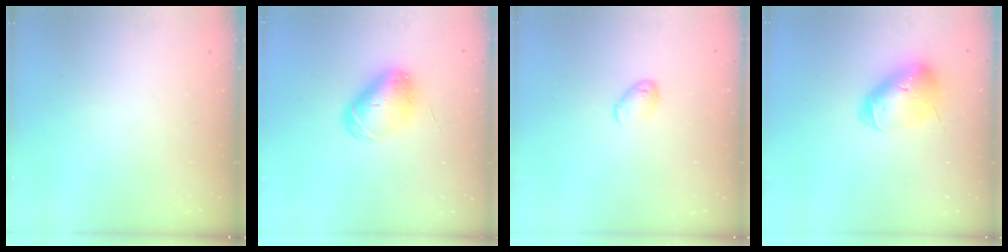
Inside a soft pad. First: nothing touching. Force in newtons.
{"total": 9.9, "press": 9.8, "slide": 1.7}
{"total": 5.3, "press": 5.2, "slide": 0.9}
{"total": 13.6, "press": 13.4, "slide": 1.9}